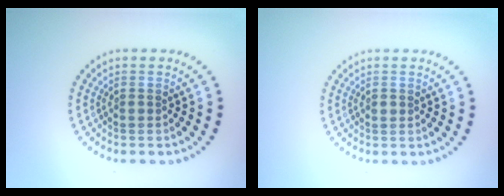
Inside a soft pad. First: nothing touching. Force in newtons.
{"total": 0.8, "press": 0.8, "slide": 0.1}